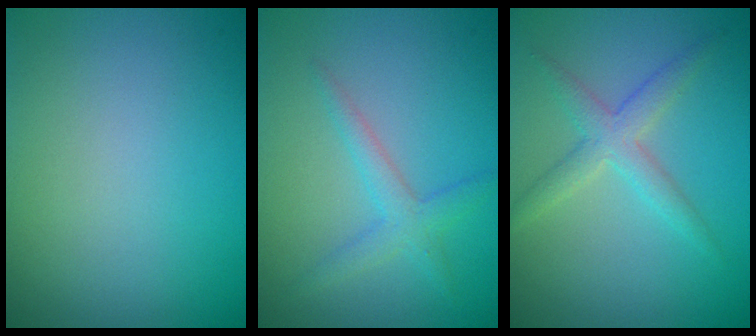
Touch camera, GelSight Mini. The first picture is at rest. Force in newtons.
{"total": 2.3, "press": 2.3, "slide": 0.1}
{"total": 2.8, "press": 2.8, "slide": 0.1}